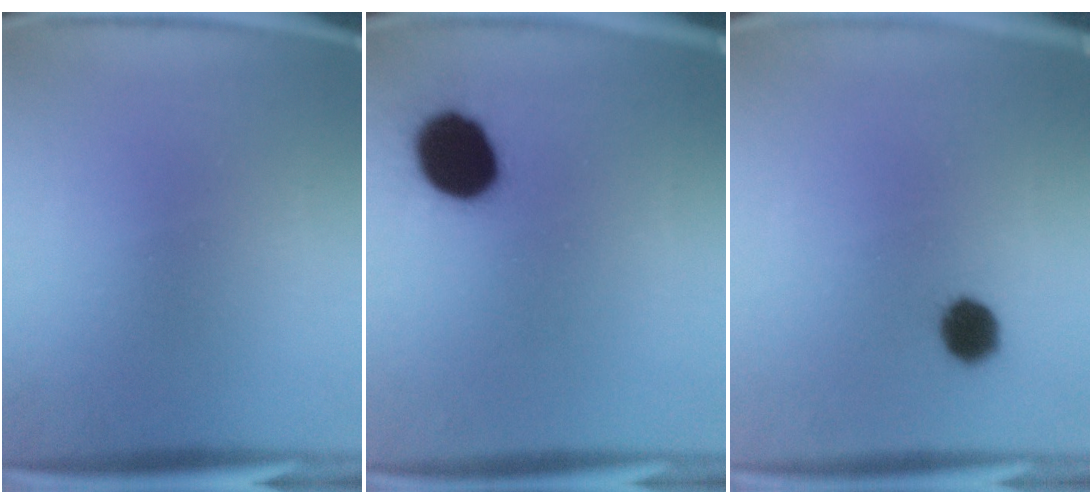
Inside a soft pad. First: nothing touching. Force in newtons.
{"total": 13.6}
{"total": 5.7}